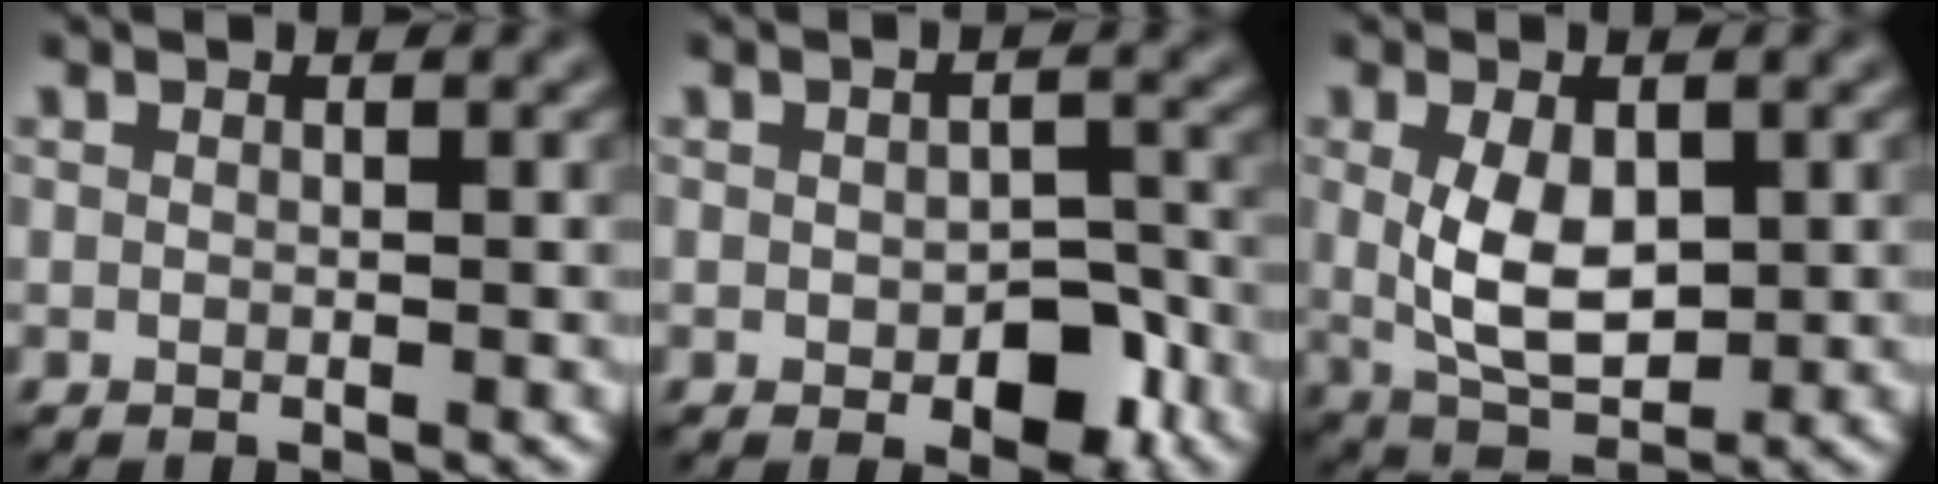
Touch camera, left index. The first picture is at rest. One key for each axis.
{"total": 3.9, "fx": -1.0, "fy": 2.1, "fz": 3.2, "tx": -0.044, "ty": -0.006, "tz": -0.010}
{"total": 4.8, "fx": 0.6, "fy": 2.5, "fz": 4.0, "tx": -0.087, "ty": -0.002, "tz": 0.019}